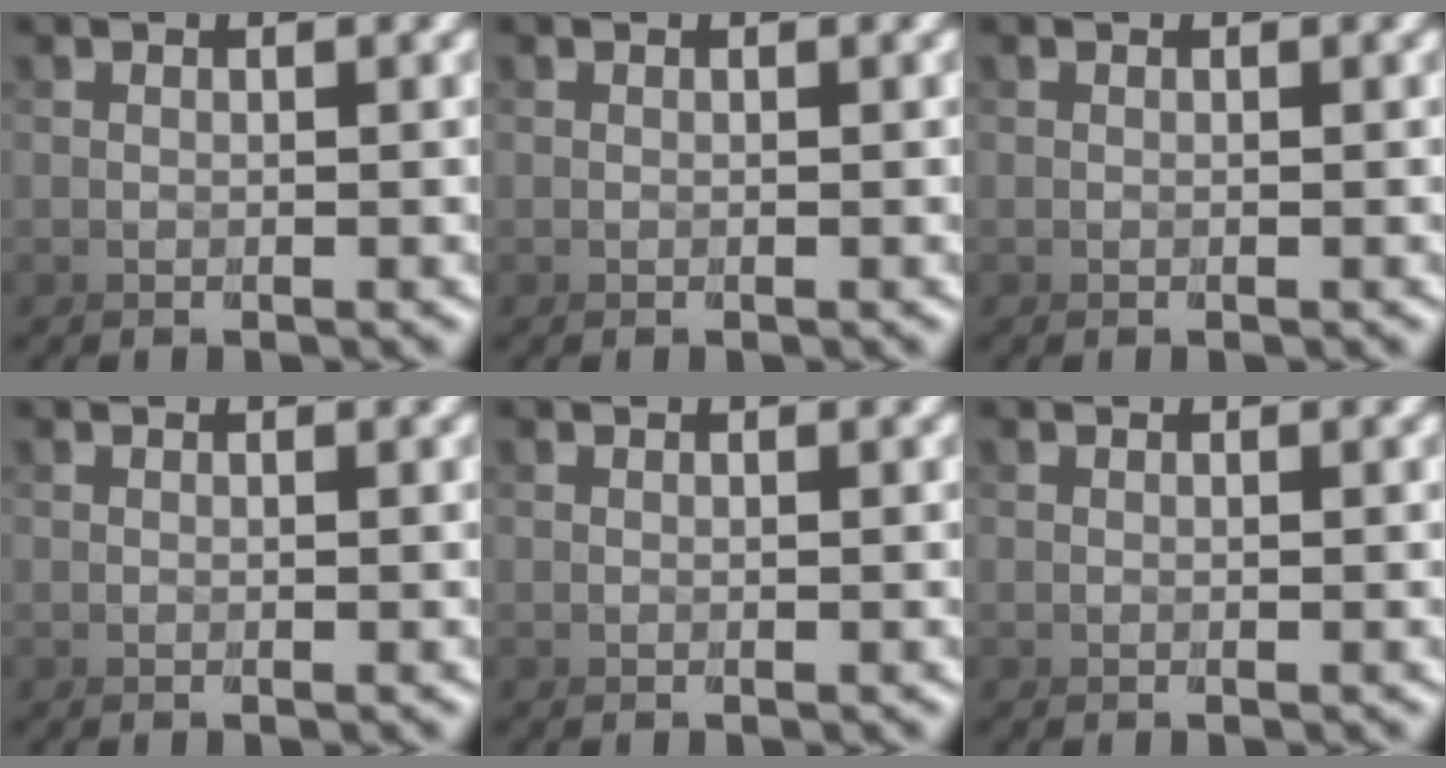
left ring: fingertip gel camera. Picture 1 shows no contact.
{"total": 0.0}
{"total": 0.0}
{"total": 0.0}
{"total": 0.0}
{"total": 0.0}